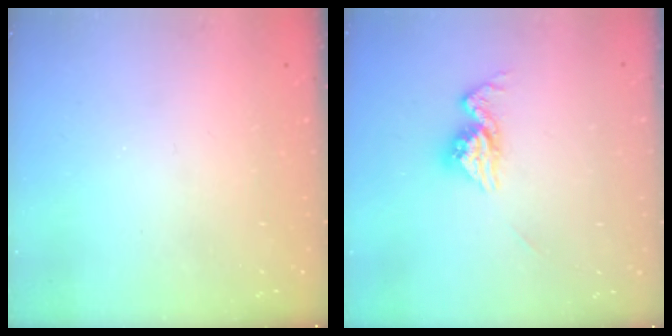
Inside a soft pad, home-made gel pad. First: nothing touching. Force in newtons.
{"total": 12.4, "press": 12.3, "slide": 1.0}